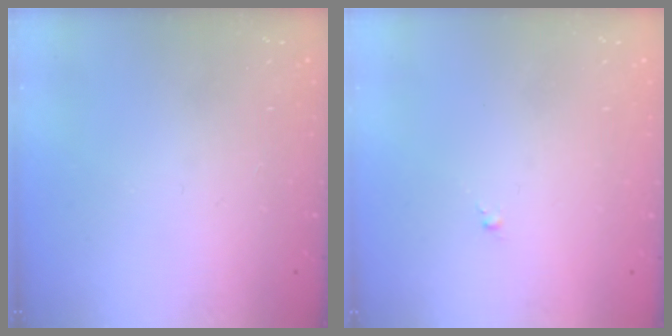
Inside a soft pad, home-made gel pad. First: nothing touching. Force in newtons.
{"total": 0.0}